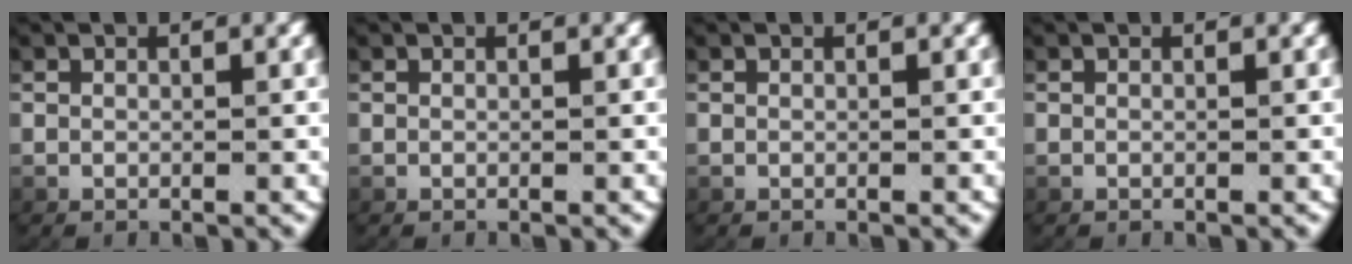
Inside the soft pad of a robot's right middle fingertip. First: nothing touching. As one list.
[{"total": 0.0}, {"total": 0.0}, {"total": 0.0}]